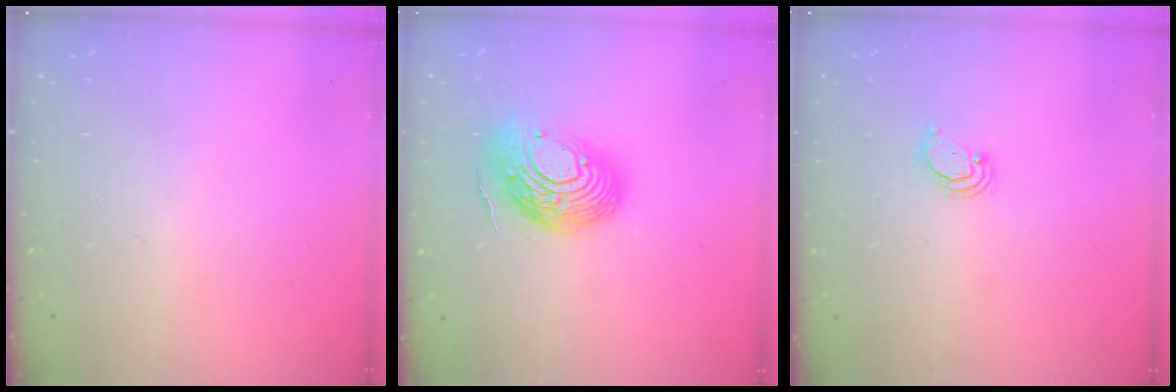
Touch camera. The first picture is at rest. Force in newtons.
{"total": 18.7, "press": 18.7, "slide": 1.6}
{"total": 2.5, "press": 2.4, "slide": 0.2}